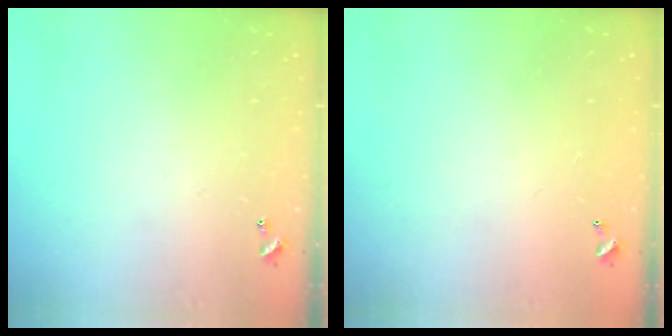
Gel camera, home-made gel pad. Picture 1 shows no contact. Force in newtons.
{"total": 2.8, "press": 2.8, "slide": 0.1}